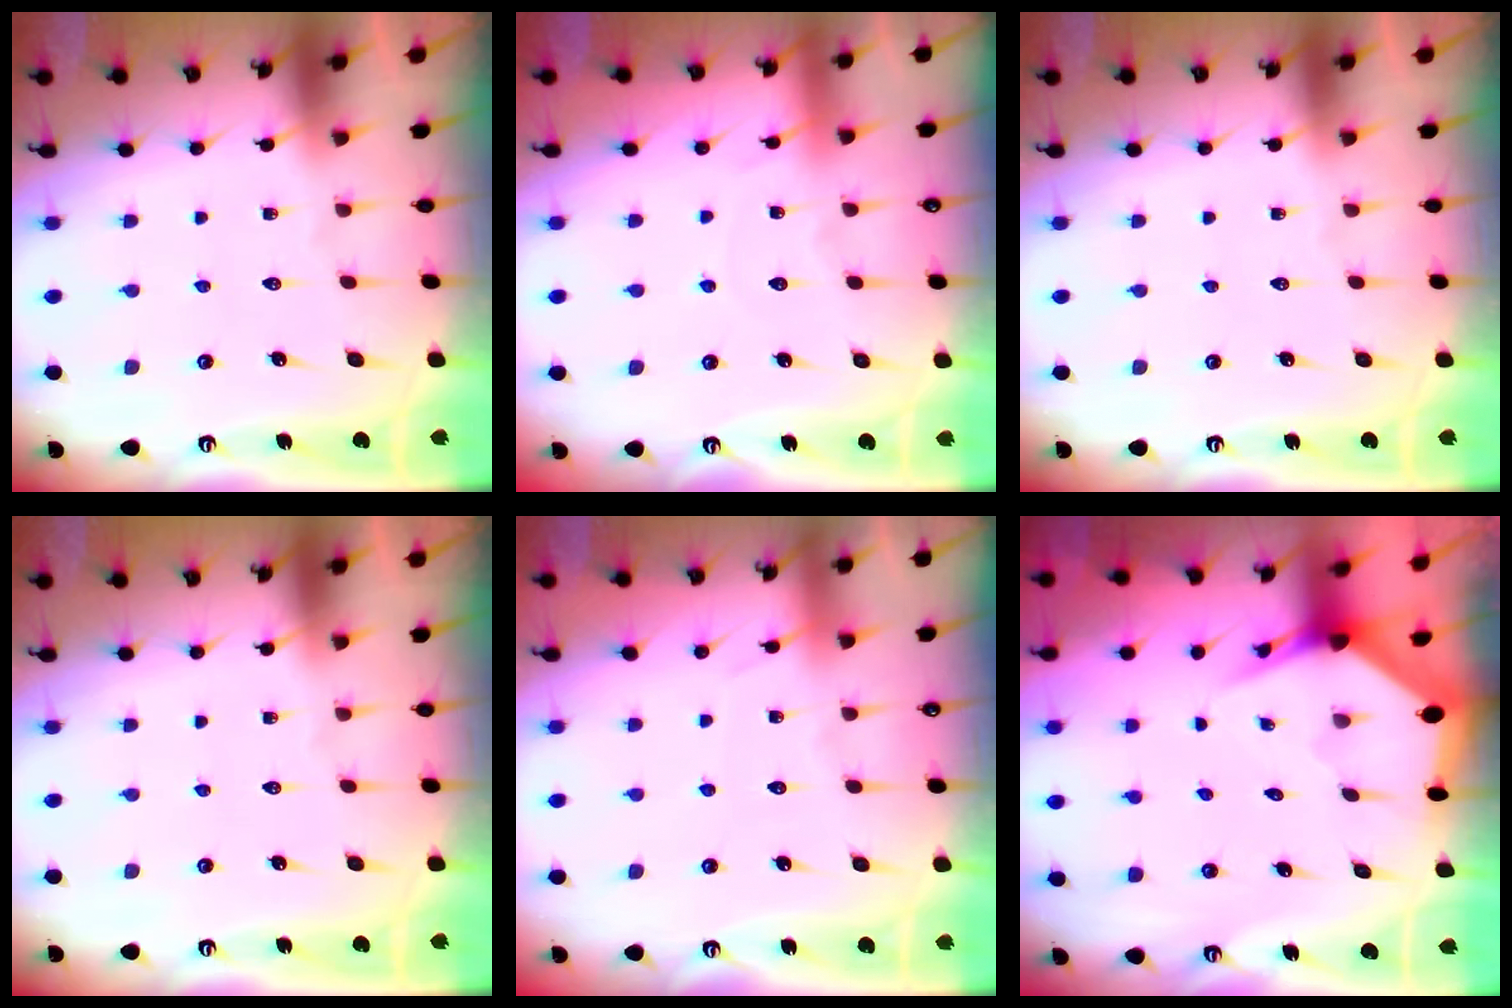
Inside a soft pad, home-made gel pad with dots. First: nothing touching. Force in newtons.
{"total": 2.8, "press": 2.8, "slide": 0.4}
{"total": 0.0}
{"total": 0.0}
{"total": 4.5, "press": 4.5, "slide": 0.6}
{"total": 3.6, "press": 3.6, "slide": 0.3}